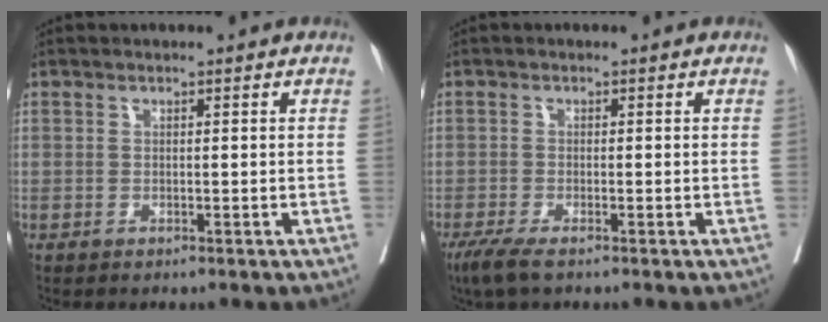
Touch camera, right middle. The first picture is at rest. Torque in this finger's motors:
{"motor_torque": [0.36, -0.35, 0.11, 0.06]}